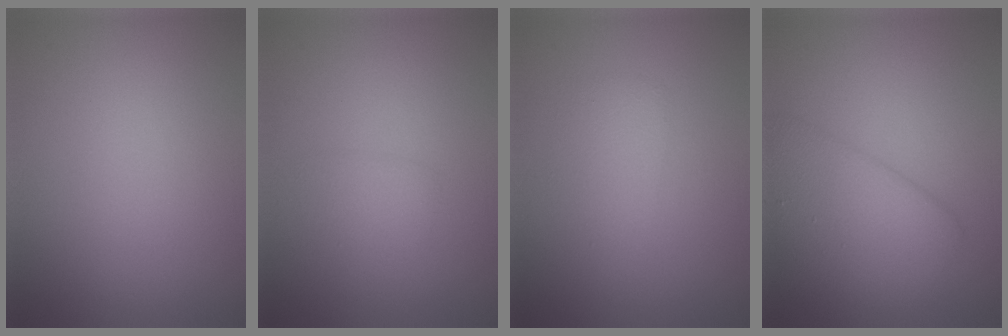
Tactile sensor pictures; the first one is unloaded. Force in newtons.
{"total": 1.3, "press": 1.3, "slide": 0.0}
{"total": 1.9, "press": 1.9, "slide": 0.0}
{"total": 5.3, "press": 5.3, "slide": 0.1}